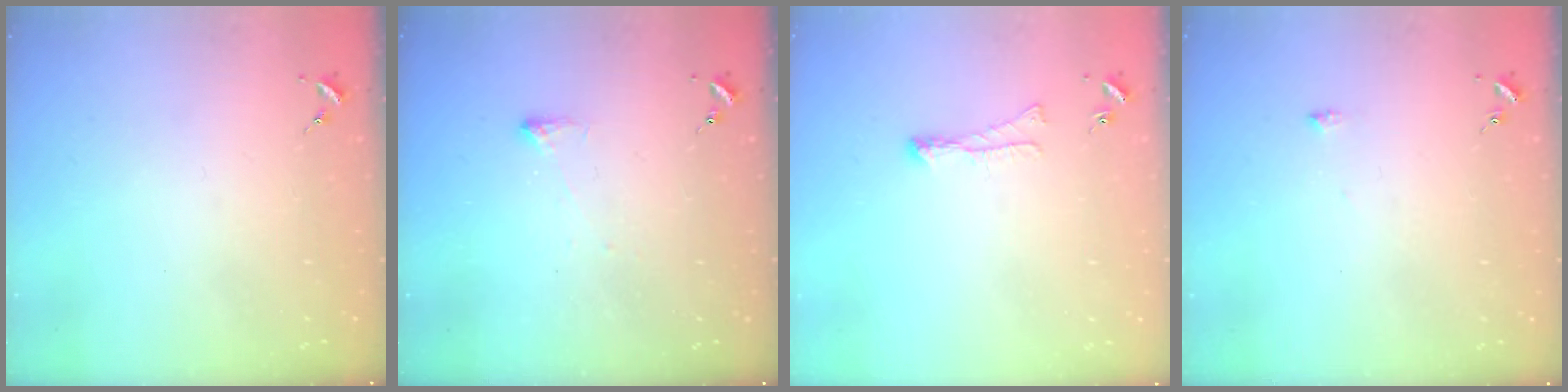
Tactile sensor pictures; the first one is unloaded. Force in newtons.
{"total": 3.1, "press": 3.1, "slide": 0.5}
{"total": 3.8, "press": 3.8, "slide": 0.6}
{"total": 3.9, "press": 3.9, "slide": 0.6}